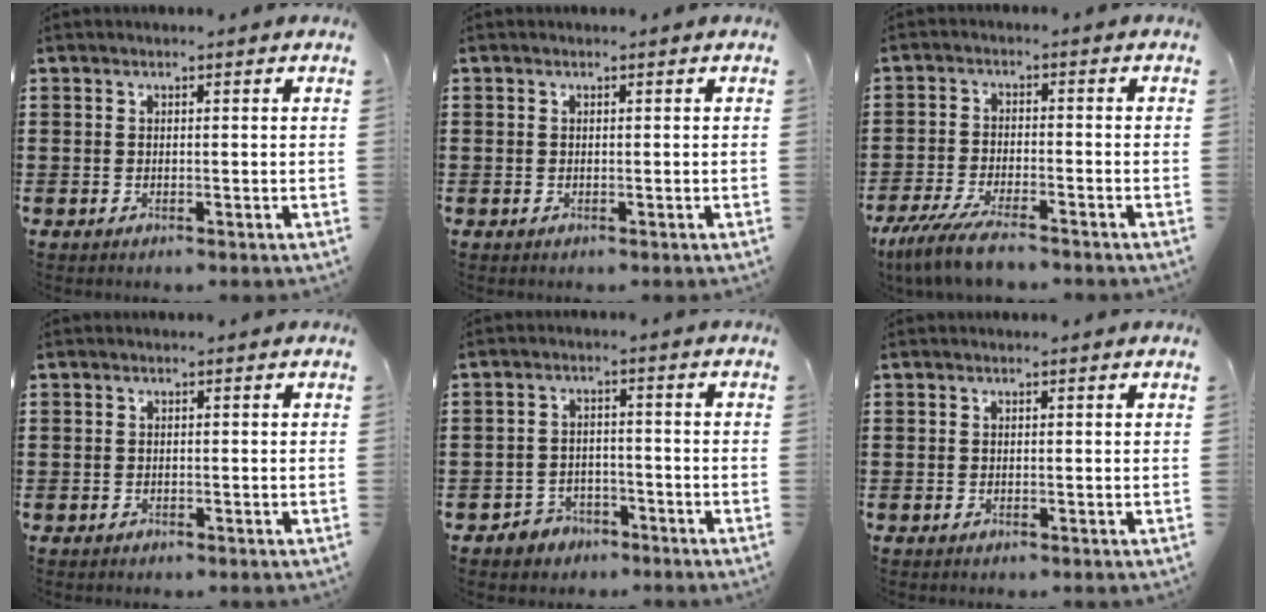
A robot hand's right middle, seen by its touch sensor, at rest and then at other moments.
{"total": 0.6, "force": [-0.1, 0.6, 0.0], "torque": [-0.001, 0.005, -0.004]}
{"total": 6.3, "force": [-5.3, 0.8, 3.4], "torque": [-0.081, -0.009, -0.104]}
{"total": 0.8, "force": [-0.6, 0.6, 0.0], "torque": [0.001, 0.004, -0.014]}
{"total": 3.2, "force": [-2.8, 1.5, 0.1], "torque": [-0.010, 0.003, -0.061]}
{"total": 0.0}